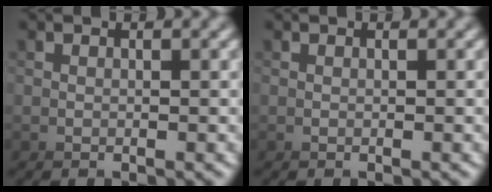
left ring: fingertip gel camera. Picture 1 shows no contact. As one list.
[{"total": 0.0}]